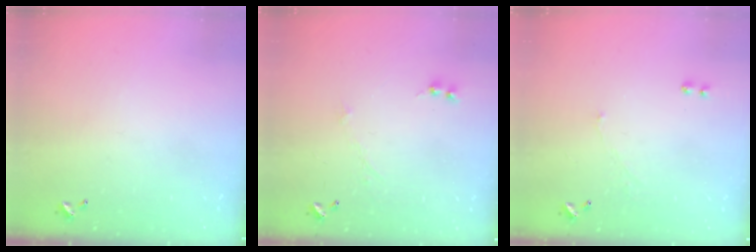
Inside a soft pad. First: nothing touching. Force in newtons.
{"total": 0.0}
{"total": 1.0, "press": 0.7, "slide": 0.6}